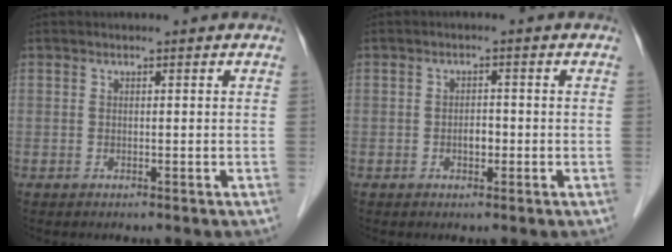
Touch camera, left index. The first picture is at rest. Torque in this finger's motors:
{"motor_torque": [0.14, 0.10, 0.02, 0.02]}